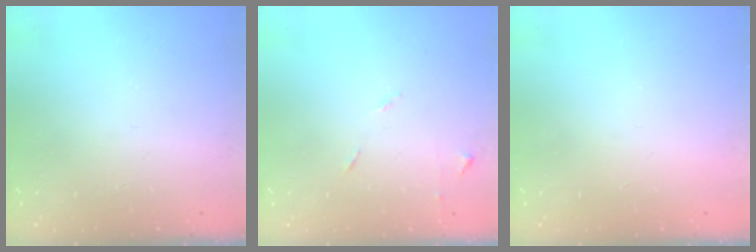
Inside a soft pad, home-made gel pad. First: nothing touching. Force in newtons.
{"total": 5.3, "press": 5.2, "slide": 0.7}
{"total": 1.7, "press": 1.7, "slide": 0.1}